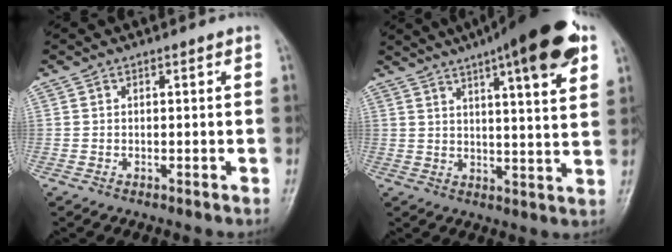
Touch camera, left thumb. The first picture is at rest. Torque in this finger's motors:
{"motor_torque": [1.22, 0.10, 1.67, -1.10, 0.18]}